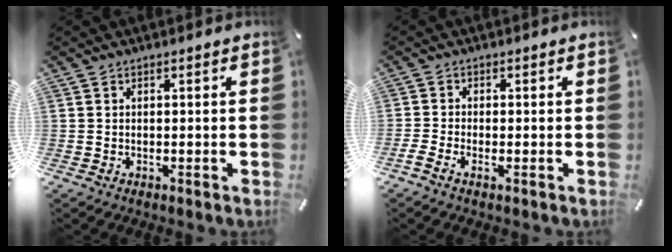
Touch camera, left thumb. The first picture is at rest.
{"total": 1.7, "force": [-1.1, 0.7, 1.2], "torque": [-0.020, 0.004, -0.019]}